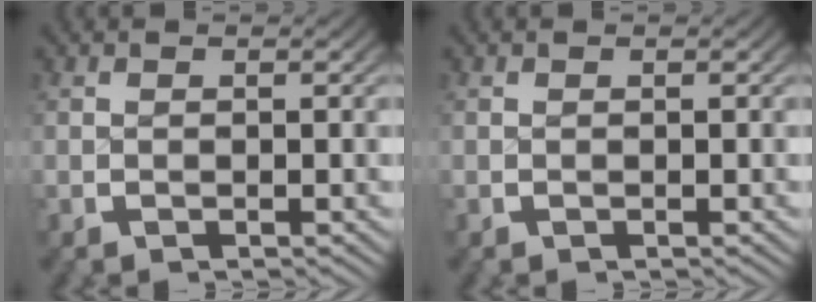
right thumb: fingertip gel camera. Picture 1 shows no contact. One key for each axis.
{"total": 0.0}